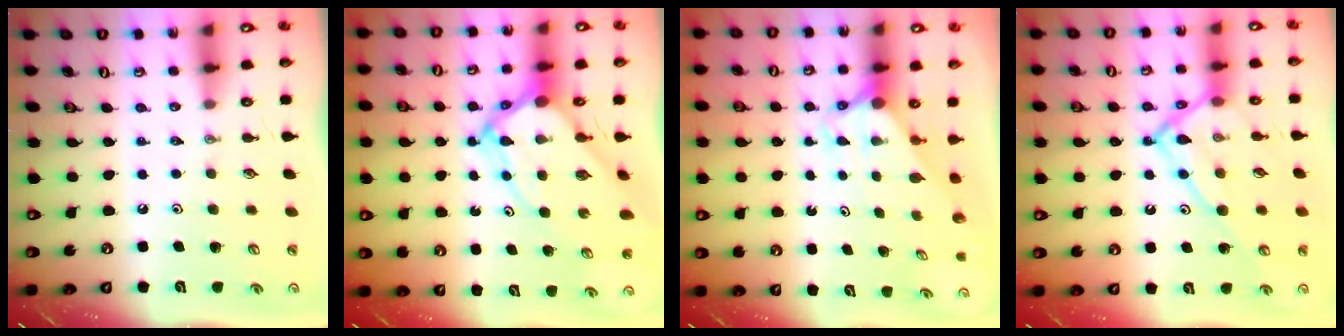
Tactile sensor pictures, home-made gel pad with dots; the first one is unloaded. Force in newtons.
{"total": 10.8, "press": 10.7, "slide": 1.1}
{"total": 2.9, "press": 2.9, "slide": 0.0}
{"total": 17.9, "press": 17.8, "slide": 1.6}